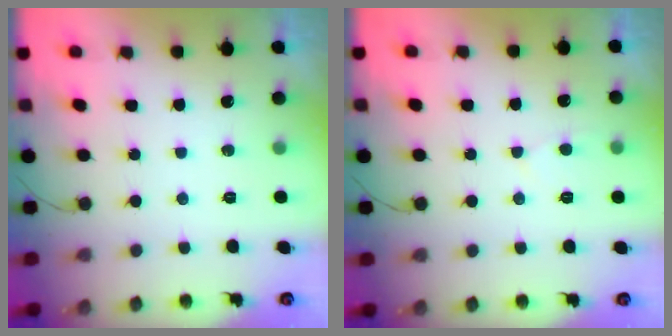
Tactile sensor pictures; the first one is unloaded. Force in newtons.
{"total": 2.7, "press": 2.7, "slide": 0.3}